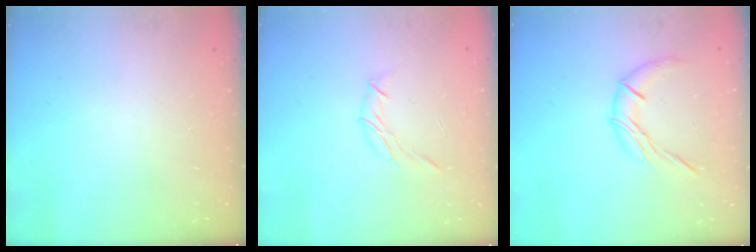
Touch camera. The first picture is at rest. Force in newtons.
{"total": 6.9, "press": 6.7, "slide": 1.7}
{"total": 9.5, "press": 9.5, "slide": 0.2}